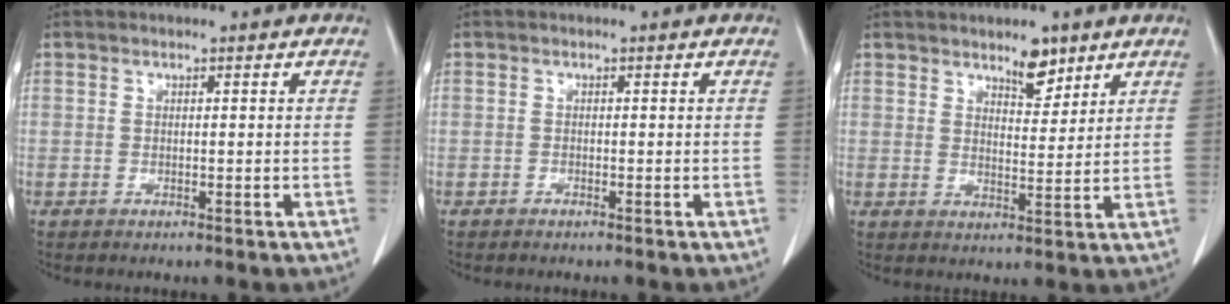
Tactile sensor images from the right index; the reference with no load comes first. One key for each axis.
{"total": 0.0}
{"total": 4.6, "fx": 3.4, "fy": 1.7, "fz": 2.5, "tx": -0.037, "ty": -0.006, "tz": 0.055}